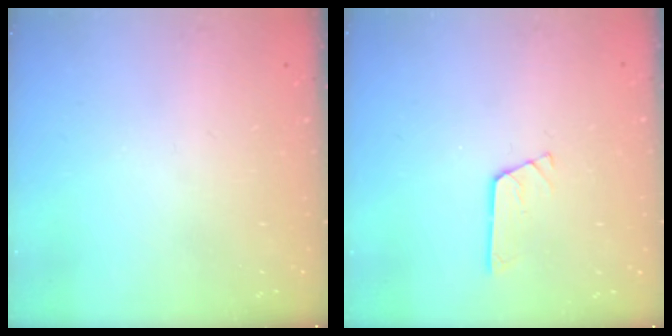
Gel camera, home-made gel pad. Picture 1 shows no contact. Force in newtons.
{"total": 3.1, "press": 3.1, "slide": 0.2}